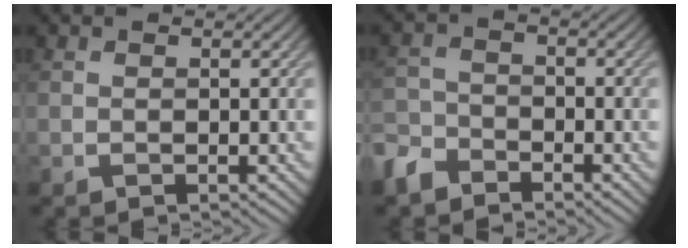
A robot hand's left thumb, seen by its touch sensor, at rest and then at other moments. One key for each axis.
{"total": 4.5, "fx": -3.7, "fy": 2.3, "fz": 1.2, "tx": -0.033, "ty": -0.003, "tz": -0.089}